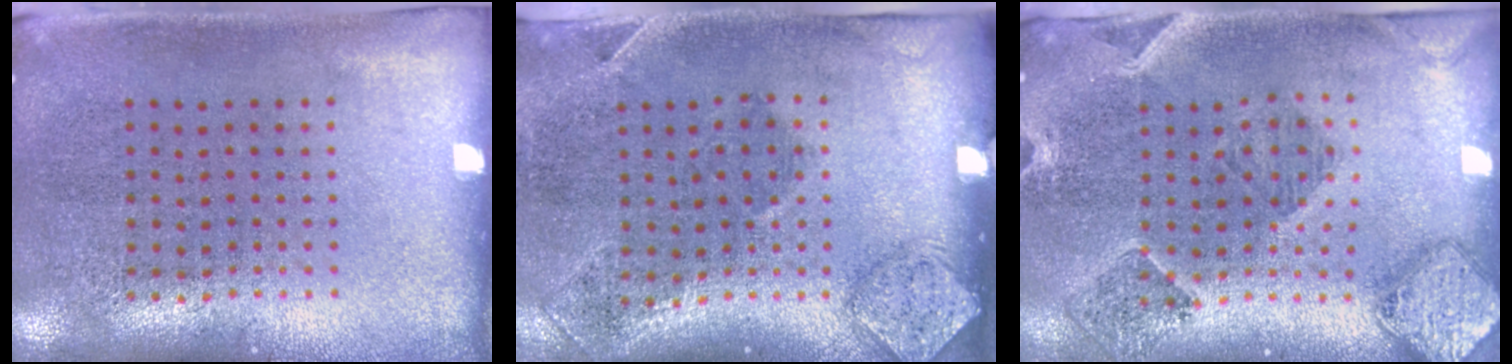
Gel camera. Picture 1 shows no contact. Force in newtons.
{"total": 1.9, "press": 1.2, "slide": 1.5}
{"total": 1.4, "press": 1.4, "slide": 0.3}